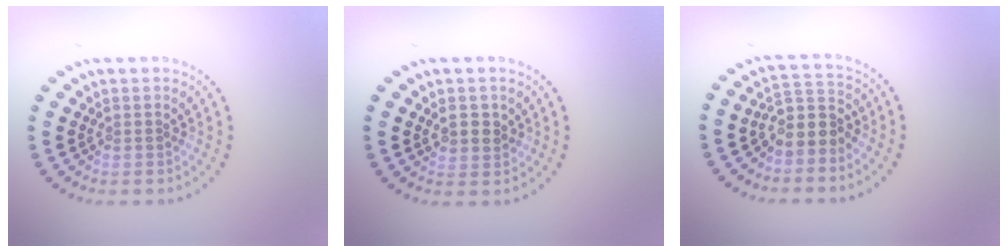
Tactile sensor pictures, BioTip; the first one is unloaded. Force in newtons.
{"total": 1.7, "press": 1.5, "slide": 0.6}
{"total": 3.2, "press": 2.6, "slide": 1.9}